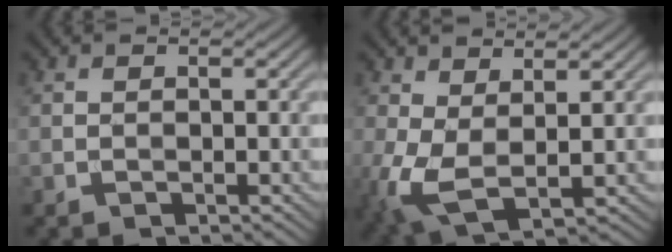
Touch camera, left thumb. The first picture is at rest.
{"total": 6.4, "force": [0.7, 3.1, 5.6], "torque": [-0.146, -0.001, 0.012]}